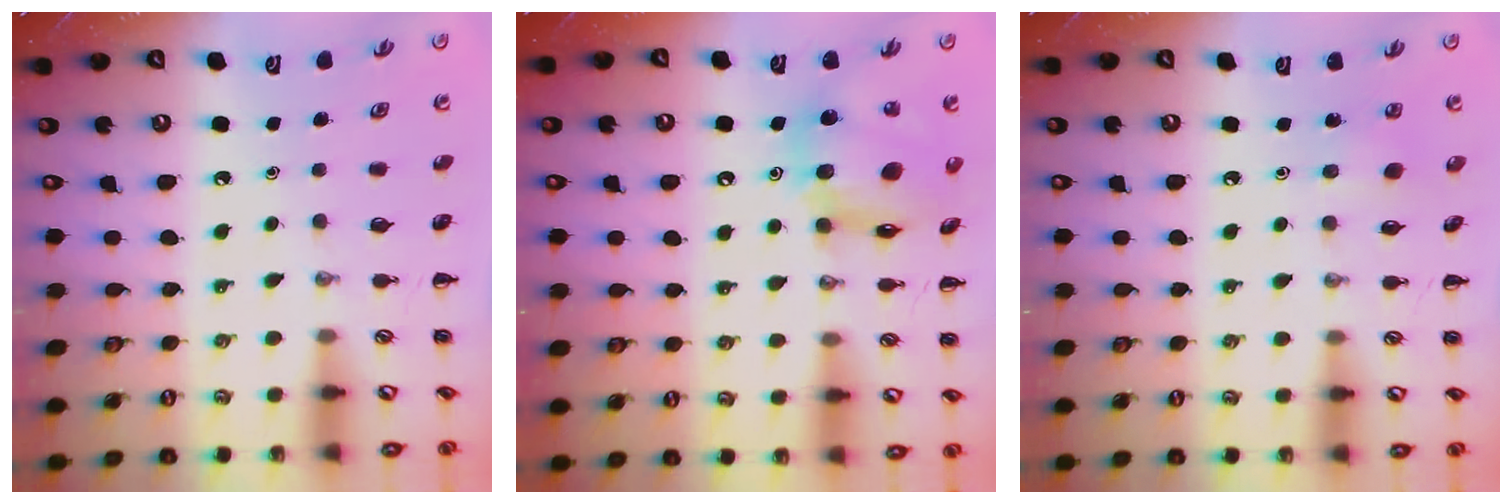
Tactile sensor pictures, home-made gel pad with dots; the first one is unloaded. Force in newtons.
{"total": 14.8, "press": 14.7, "slide": 2.3}
{"total": 2.8, "press": 2.6, "slide": 0.9}